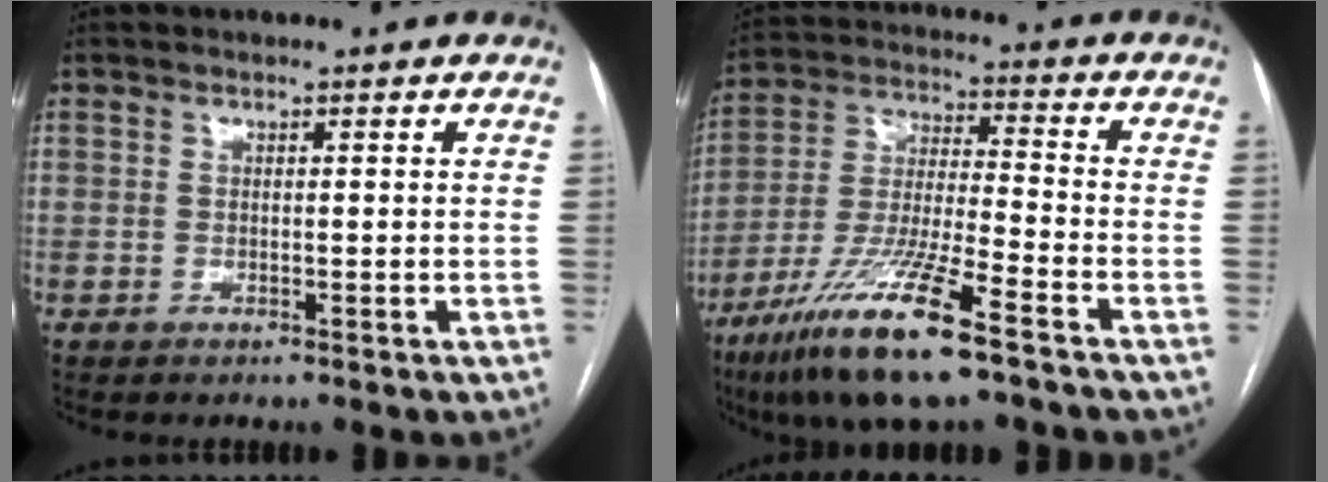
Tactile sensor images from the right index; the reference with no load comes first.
{"total": 15.9, "force": [-9.9, 1.2, 12.4], "torque": [-0.263, -0.039, -0.184]}